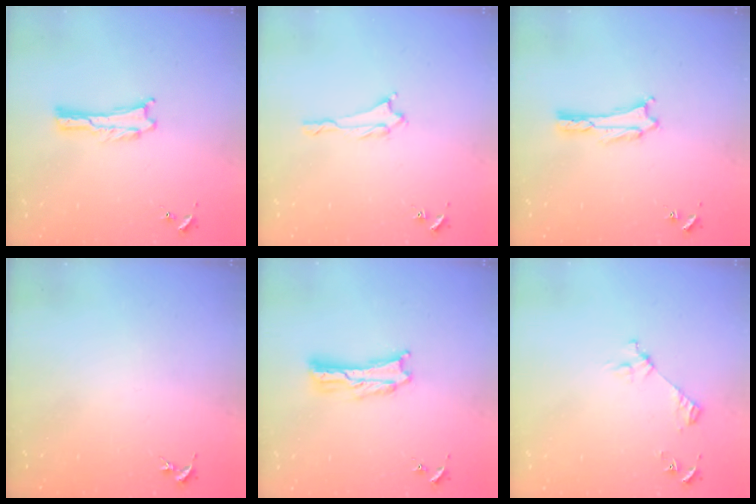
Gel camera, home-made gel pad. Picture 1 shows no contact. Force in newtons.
{"total": 1.3, "press": 1.3, "slide": 0.1}
{"total": 1.8, "press": 1.8, "slide": 0.2}
{"total": 0.0}
{"total": 1.7, "press": 1.7, "slide": 0.3}
{"total": 3.1, "press": 3.1, "slide": 0.3}